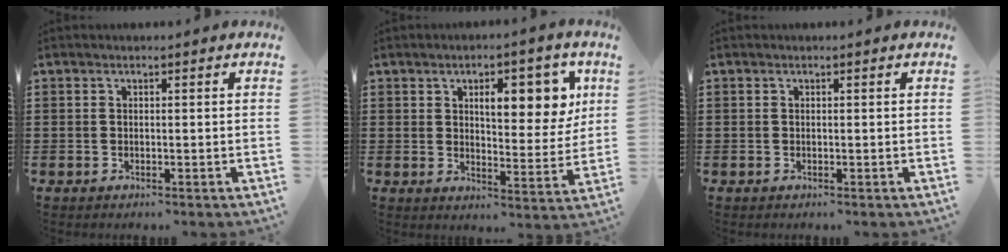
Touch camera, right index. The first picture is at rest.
{"total": 8.8, "force": [3.4, 3.9, 7.1], "torque": [-0.102, -0.005, 0.049]}
{"total": 0.0}